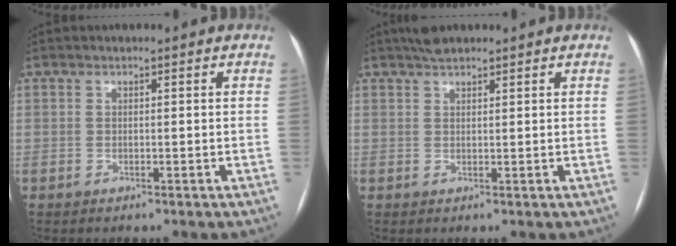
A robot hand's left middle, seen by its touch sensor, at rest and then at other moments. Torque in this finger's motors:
{"motor_torque": [0.18, -0.16, 0.00, 0.02]}